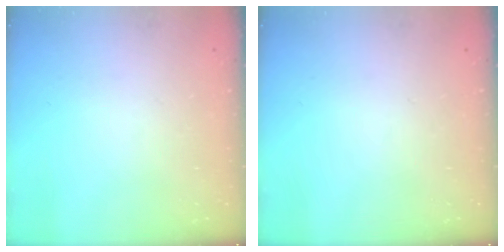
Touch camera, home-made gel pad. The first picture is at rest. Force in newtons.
{"total": 0.0}